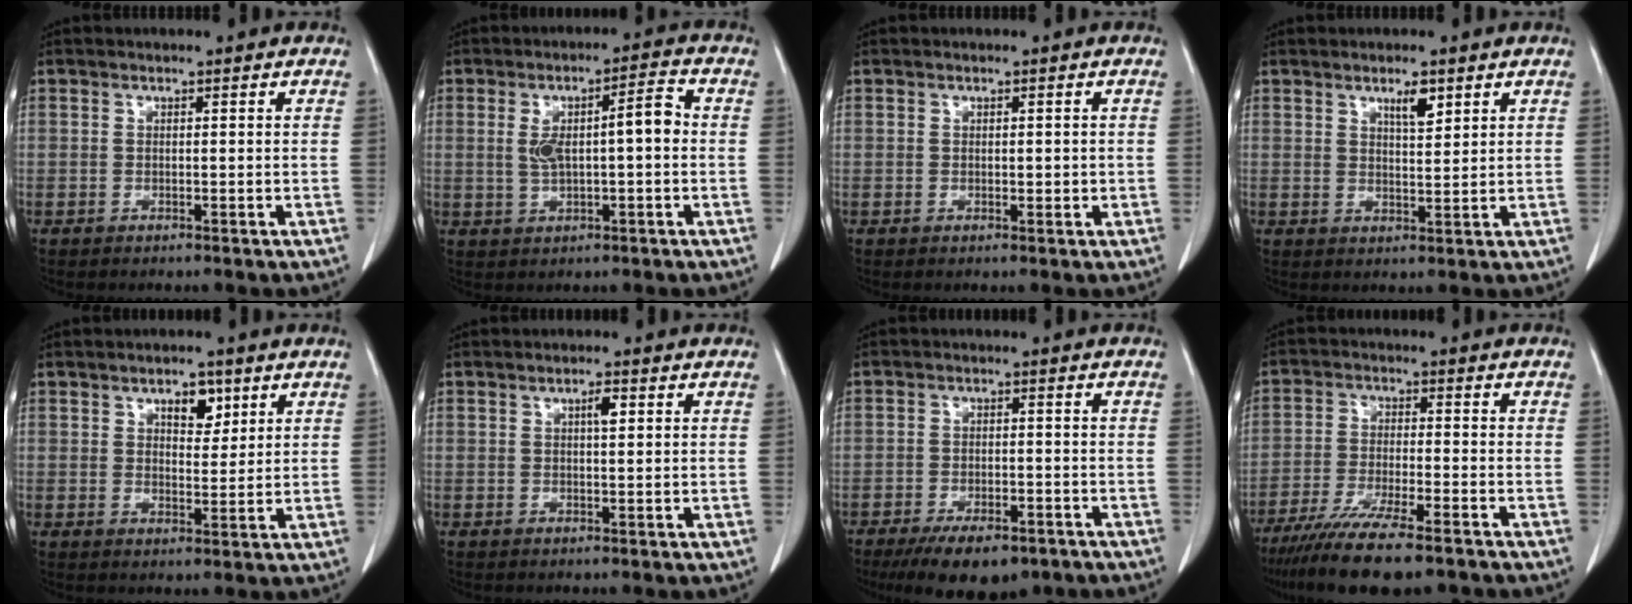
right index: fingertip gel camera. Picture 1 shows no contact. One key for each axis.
{"total": 7.4, "fx": 0.4, "fy": 1.8, "fz": 7.2, "tx": -0.126, "ty": 0.028, "tz": 0.014}
{"total": 1.1, "fx": 0.1, "fy": 0.6, "fz": 0.9, "tx": -0.007, "ty": 0.001, "tz": 0.005}
{"total": 3.4, "fx": 2.1, "fy": 0.8, "fz": 2.5, "tx": -0.044, "ty": -0.003, "tz": 0.037}
{"total": 4.4, "fx": 2.3, "fy": 2.2, "fz": 3.0, "tx": -0.043, "ty": 0.001, "tz": 0.036}
{"total": 1.9, "fx": 0.6, "fy": 0.4, "fz": 1.7, "tx": -0.030, "ty": 0.002, "tz": 0.010}
{"total": 10.3, "fx": -7.4, "fy": 3.9, "fz": 6.0, "tx": -0.086, "ty": -0.007, "tz": -0.108}
{"total": 13.4, "fx": -10.4, "fy": 1.7, "fz": 8.3, "tx": -0.146, "ty": -0.033, "tz": -0.171}